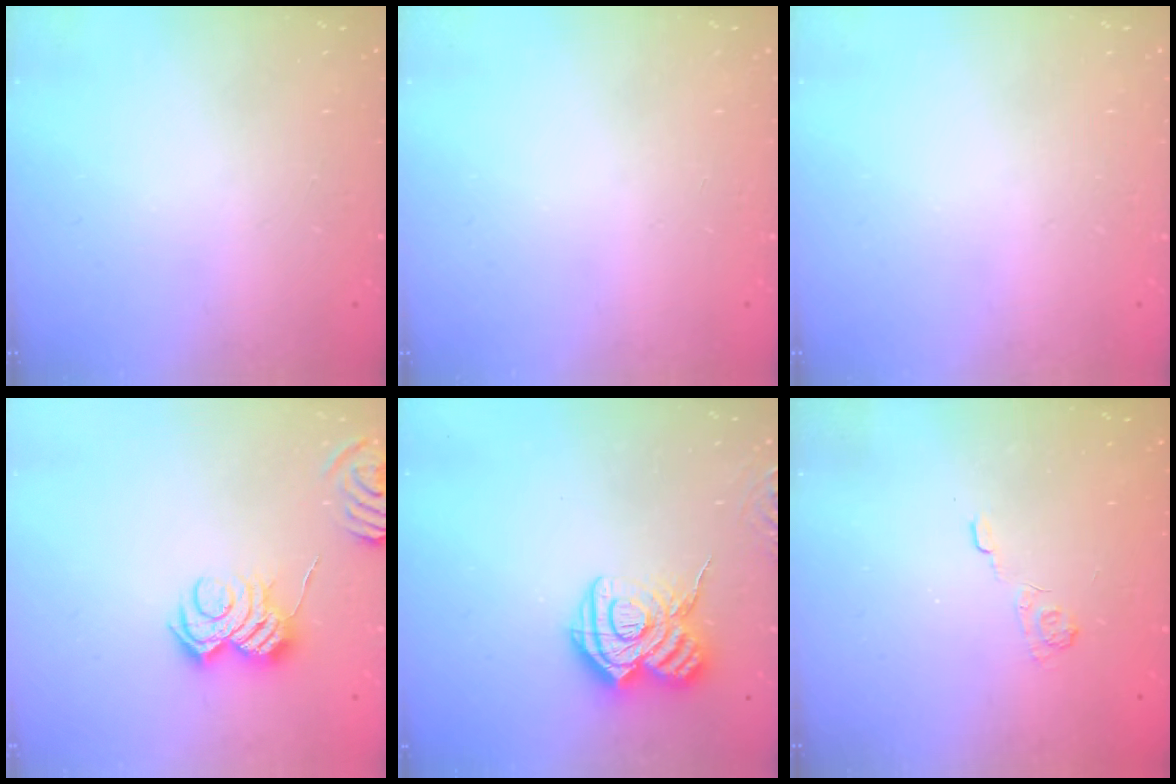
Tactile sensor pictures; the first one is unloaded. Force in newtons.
{"total": 0.0}
{"total": 0.0}
{"total": 9.7, "press": 9.6, "slide": 0.8}
{"total": 14.5, "press": 14.4, "slide": 1.4}
{"total": 3.7, "press": 3.4, "slide": 1.4}